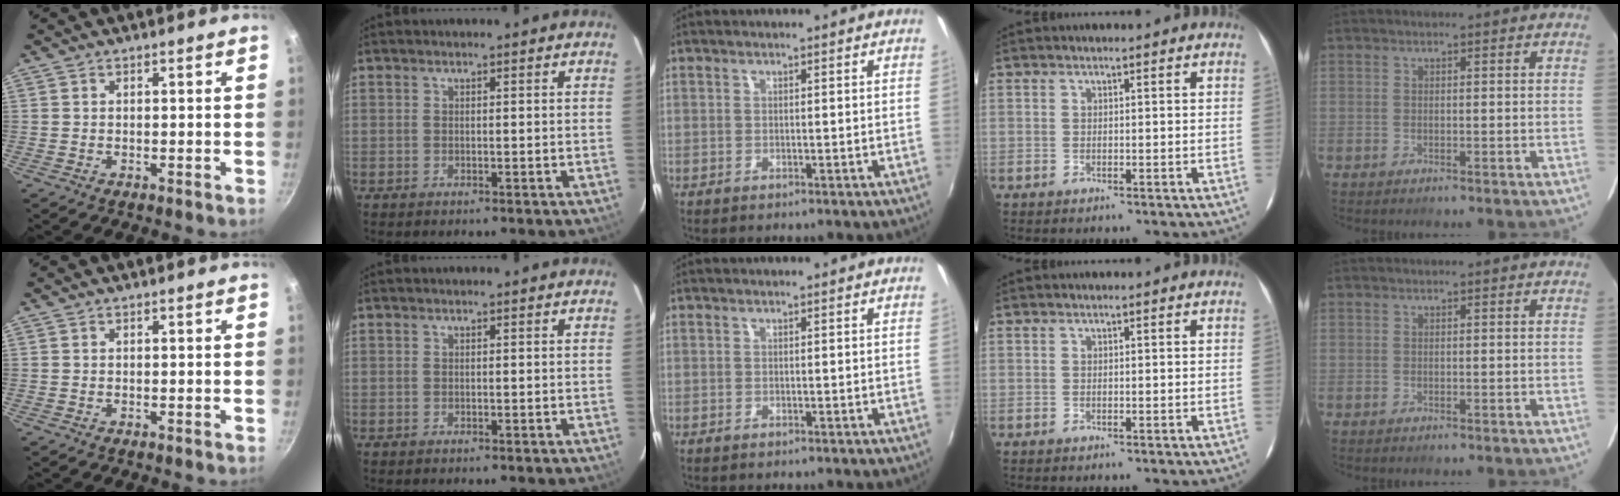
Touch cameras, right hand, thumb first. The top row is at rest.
{}